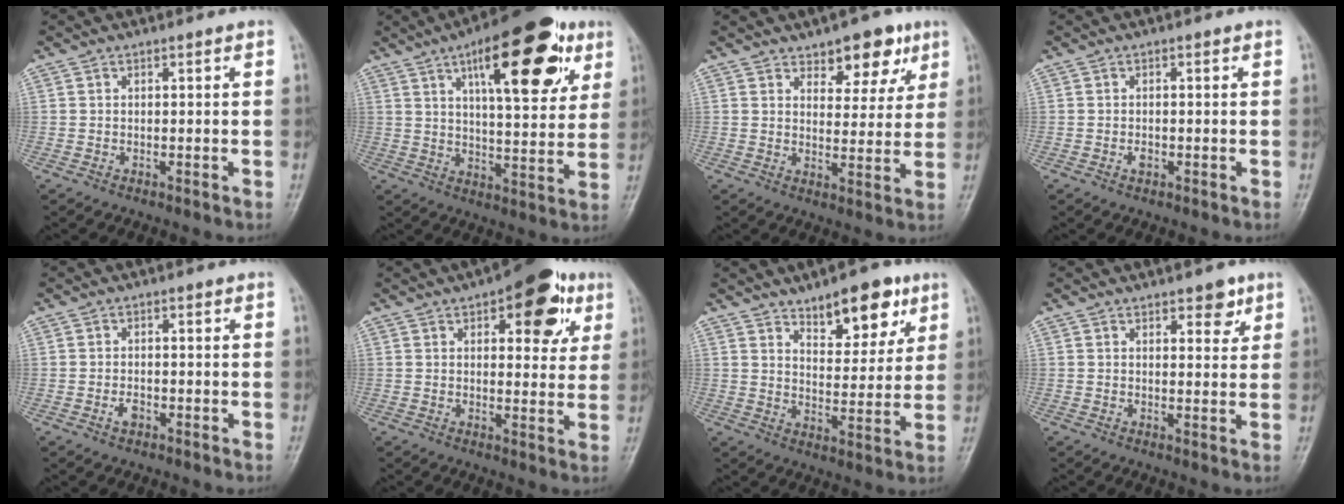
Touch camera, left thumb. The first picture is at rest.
{"total": 21.8, "force": [10.0, 8.0, 17.7], "torque": [-0.220, -0.021, 0.144]}
{"total": 9.0, "force": [5.5, 4.8, 5.2], "torque": [-0.030, -0.027, 0.077]}
{"total": 1.2, "force": [-0.4, 0.8, 0.8], "torque": [-0.010, 0.000, -0.008]}
{"total": 1.8, "force": [-0.8, 1.1, 1.2], "torque": [-0.018, 0.003, -0.016]}
{"total": 13.3, "force": [6.1, 6.1, 10.1], "torque": [-0.084, -0.012, 0.072]}
{"total": 11.7, "force": [7.2, 5.3, 7.5], "torque": [-0.073, -0.043, 0.111]}
{"total": 3.9, "force": [2.5, 1.9, 2.3], "torque": [-0.010, -0.013, 0.032]}